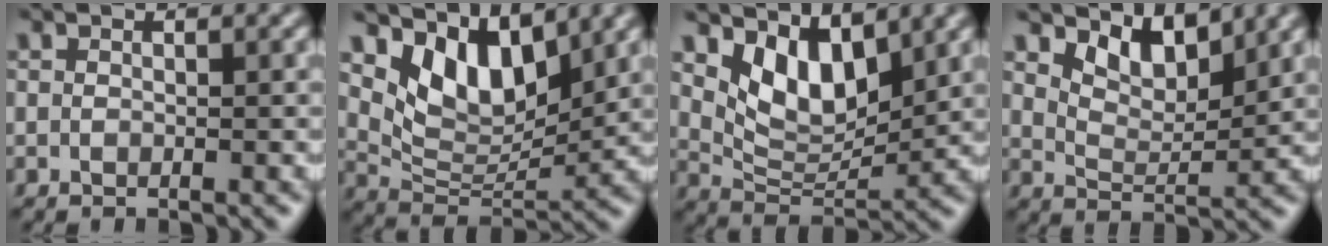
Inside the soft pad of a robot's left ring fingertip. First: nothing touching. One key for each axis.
{"total": 6.8, "fx": 4.3, "fy": 3.4, "fz": 4.0, "tx": -0.076, "ty": -0.013, "tz": 0.075}
{"total": 5.3, "fx": 3.1, "fy": 2.7, "fz": 3.3, "tx": -0.068, "ty": -0.019, "tz": 0.054}
{"total": 3.9, "fx": 3.1, "fy": 1.4, "fz": 1.9, "tx": -0.043, "ty": -0.009, "tz": 0.051}